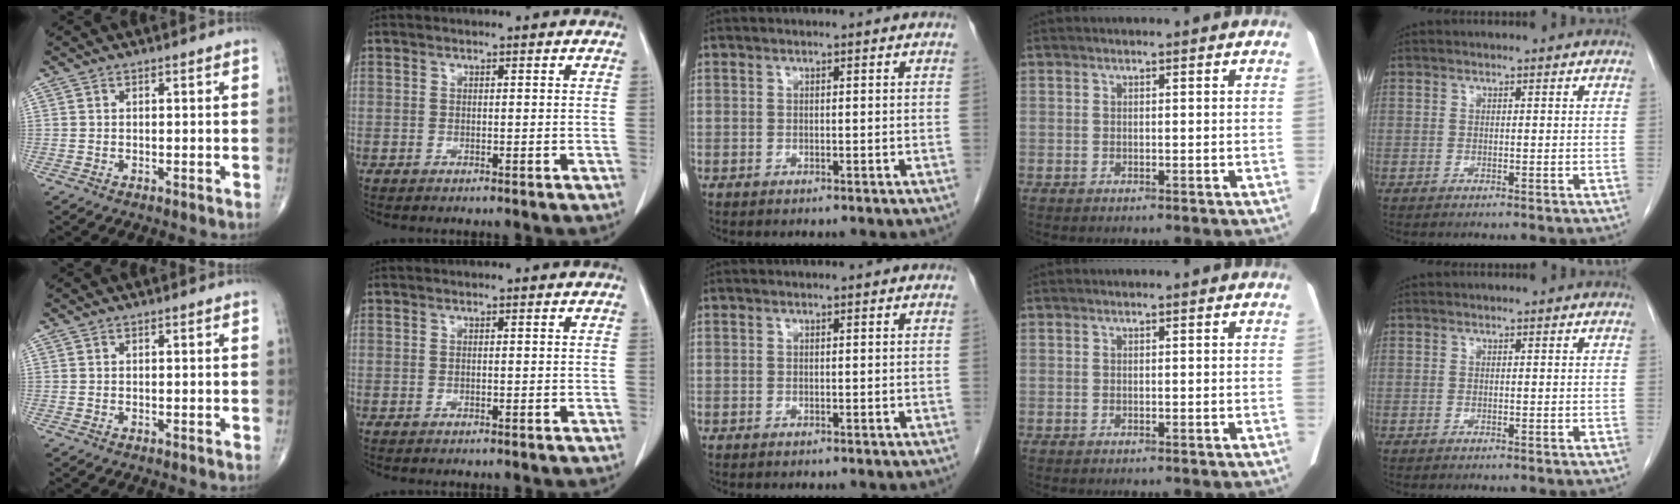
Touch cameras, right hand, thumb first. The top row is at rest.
{}